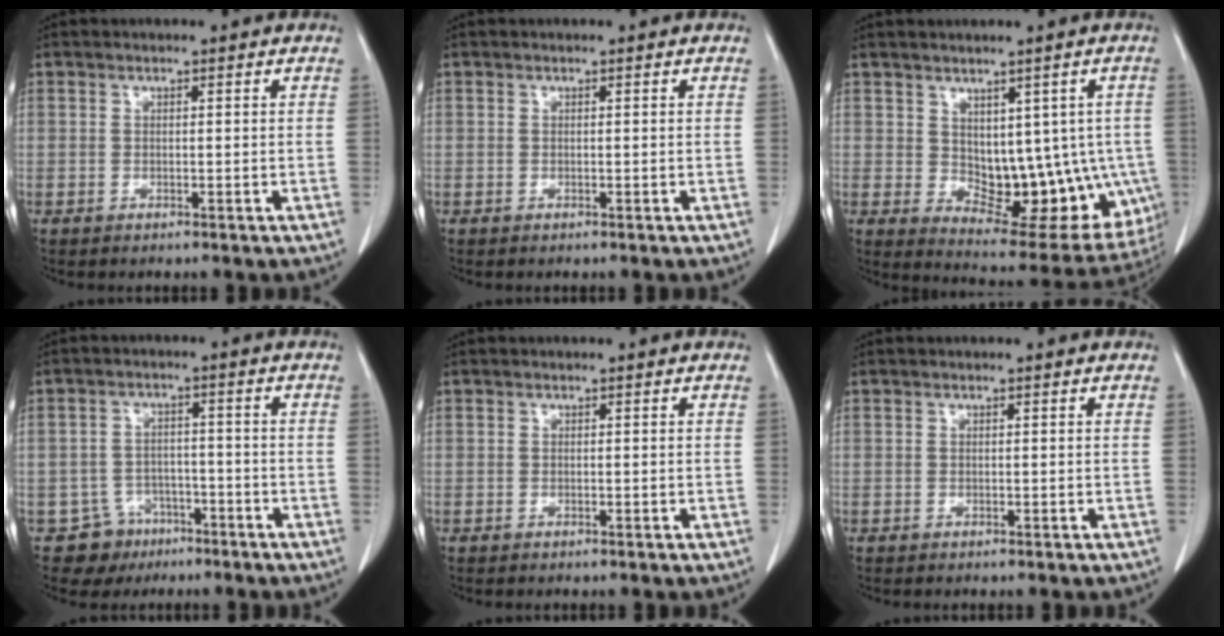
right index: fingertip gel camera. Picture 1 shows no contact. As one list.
[{"total": 0.0}, {"total": 14.0, "force": [-0.6, 8.1, 11.4], "torque": [-0.125, 0.002, 0.014]}, {"total": 5.8, "force": [-3.5, 4.7, -0.2], "torque": [0.011, 0.011, -0.052]}, {"total": 0.0}, {"total": 0.0}]